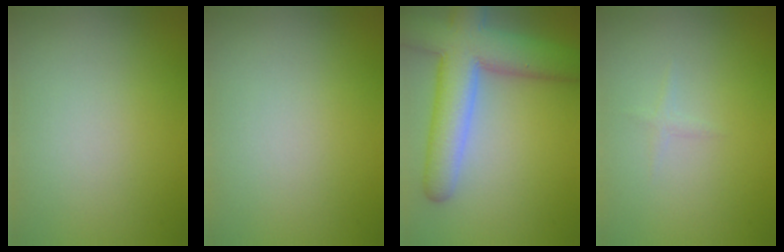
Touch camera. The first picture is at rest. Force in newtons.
{"total": 0.0}
{"total": 9.3, "press": 9.2, "slide": 0.4}
{"total": 0.6, "press": 0.6, "slide": 0.0}